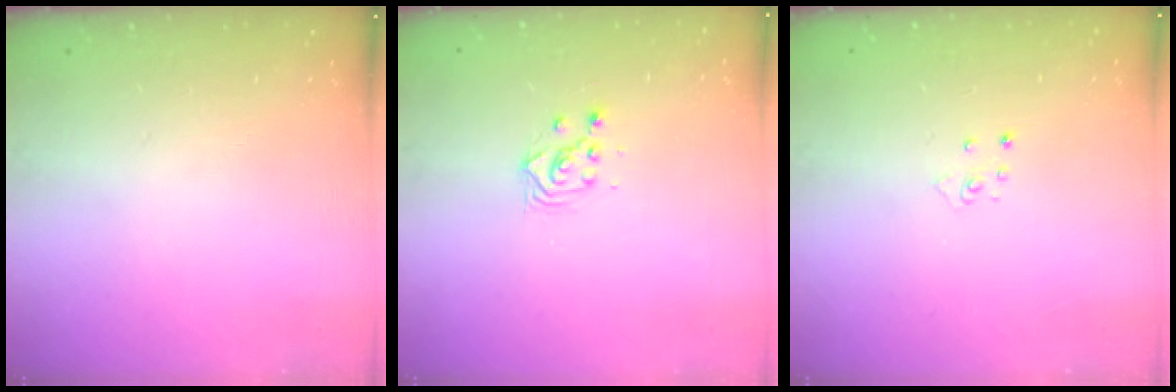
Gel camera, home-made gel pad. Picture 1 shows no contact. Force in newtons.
{"total": 2.8, "press": 2.8, "slide": 0.2}
{"total": 2.8, "press": 2.8, "slide": 0.3}